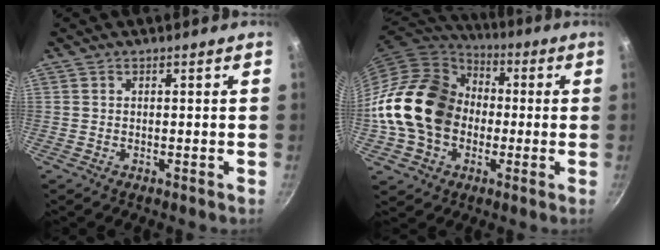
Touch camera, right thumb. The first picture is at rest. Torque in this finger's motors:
{"motor_torque": [1.48, 1.86, 1.39, -1.38, 0.61]}